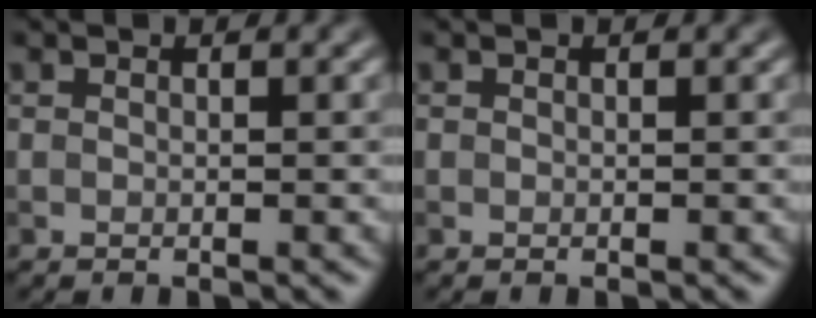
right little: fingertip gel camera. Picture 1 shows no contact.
{"total": 0.0}